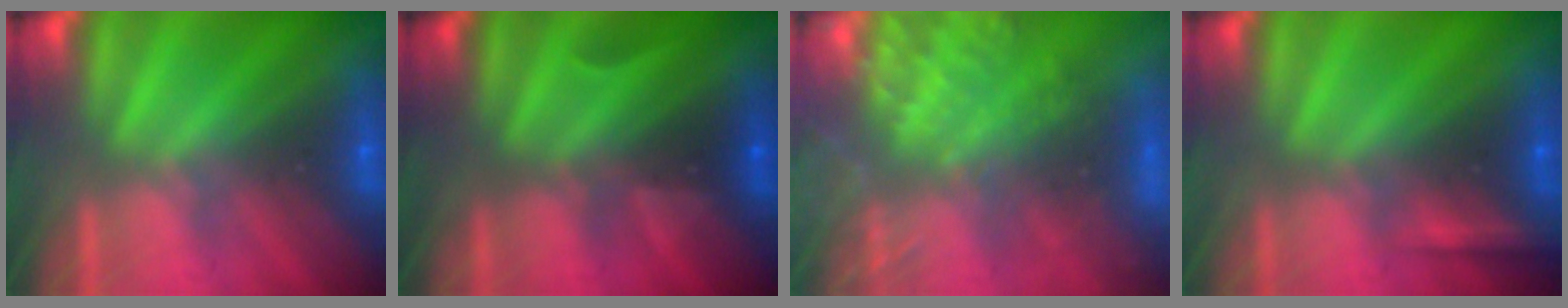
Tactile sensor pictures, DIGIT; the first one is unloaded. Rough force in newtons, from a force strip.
{"total": 3.3}
{"total": 7.7}
{"total": 2.2}